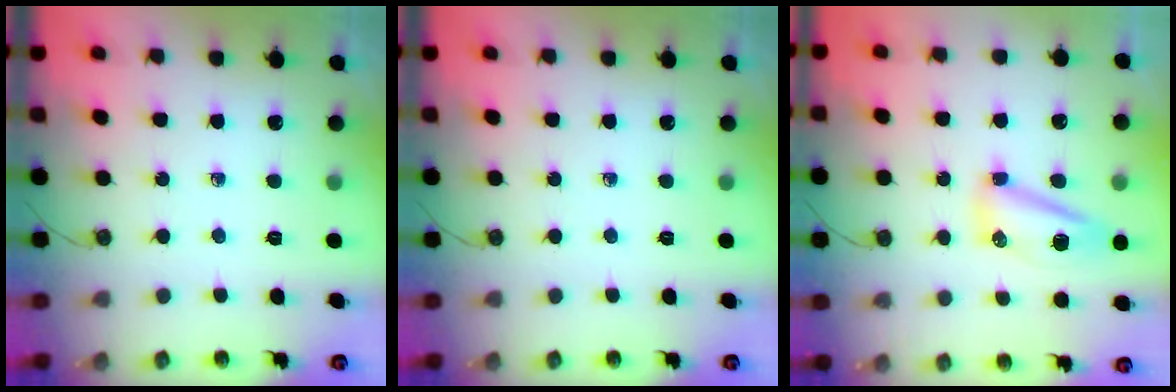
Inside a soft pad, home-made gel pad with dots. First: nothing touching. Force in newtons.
{"total": 0.0}
{"total": 13.3, "press": 11.6, "slide": 6.6}